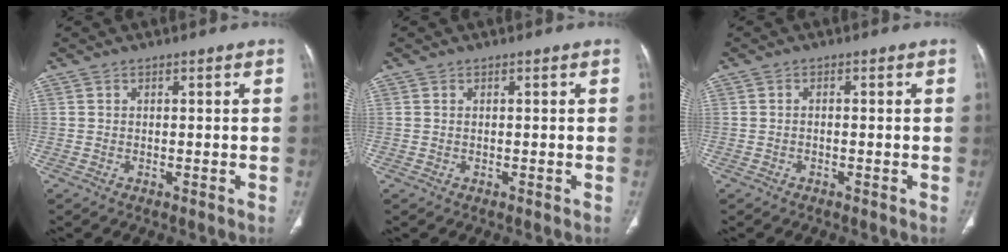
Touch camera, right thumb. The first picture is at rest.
{"total": 0.0}
{"total": 0.5, "force": [-0.2, 0.3, 0.4], "torque": [-0.005, 0.001, -0.008]}